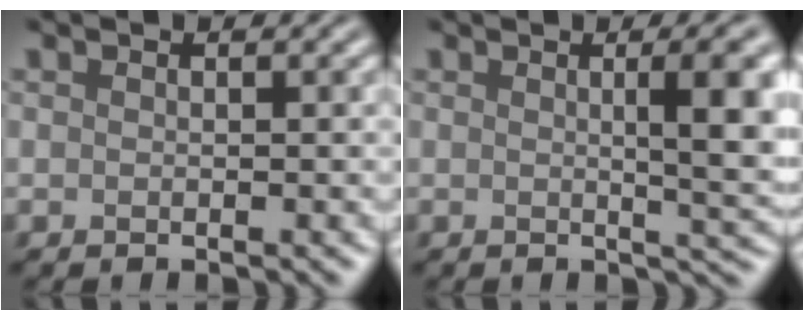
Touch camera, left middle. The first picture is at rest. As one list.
[{"total": 6.6, "force": [0.9, 1.7, 6.3], "torque": [-0.067, 0.006, 0.013]}]